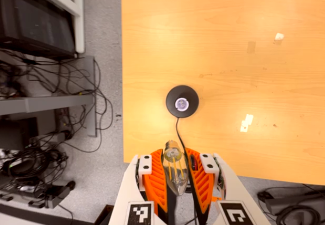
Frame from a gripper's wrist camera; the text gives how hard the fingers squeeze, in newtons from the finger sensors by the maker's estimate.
{"total": 23.0, "left": 24.3, "right": 21.8}